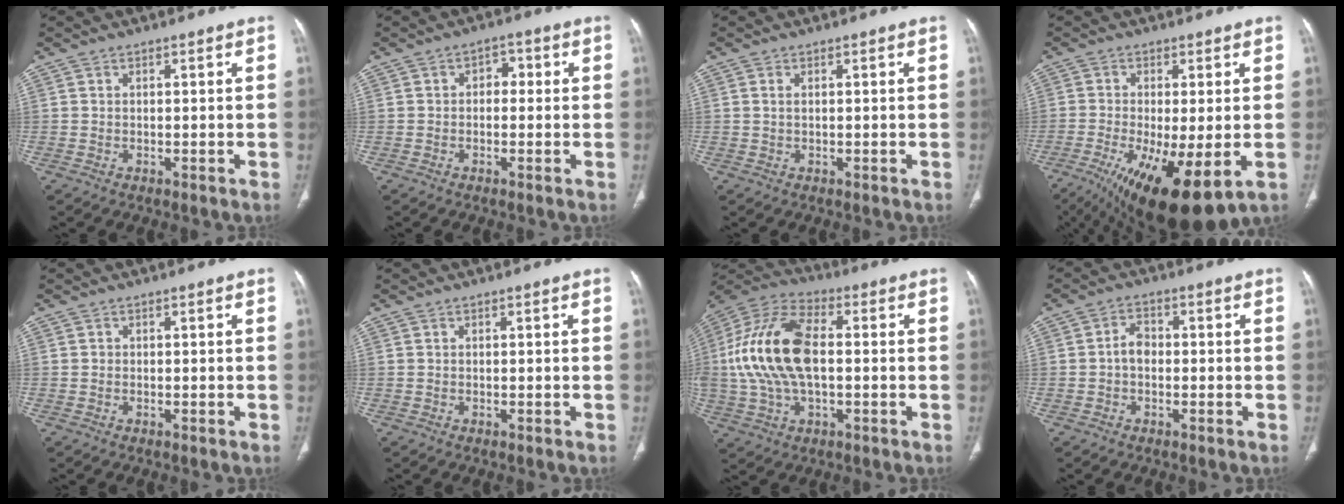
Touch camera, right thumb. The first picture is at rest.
{"total": 2.9, "force": [0.1, 2.2, 1.9], "torque": [-0.004, 0.014, -0.009]}
{"total": 0.7, "force": [0.2, 0.4, 0.6], "torque": [-0.010, 0.002, 0.003]}
{"total": 16.3, "force": [-6.2, 5.0, 14.3], "torque": [-0.243, -0.025, -0.090]}
{"total": 0.0}
{"total": 0.0}
{"total": 19.1, "force": [0.2, 10.2, 16.1], "torque": [-0.341, 0.025, 0.001]}
{"total": 3.2, "force": [-0.5, 2.3, 2.2], "torque": [-0.023, 0.014, -0.017]}